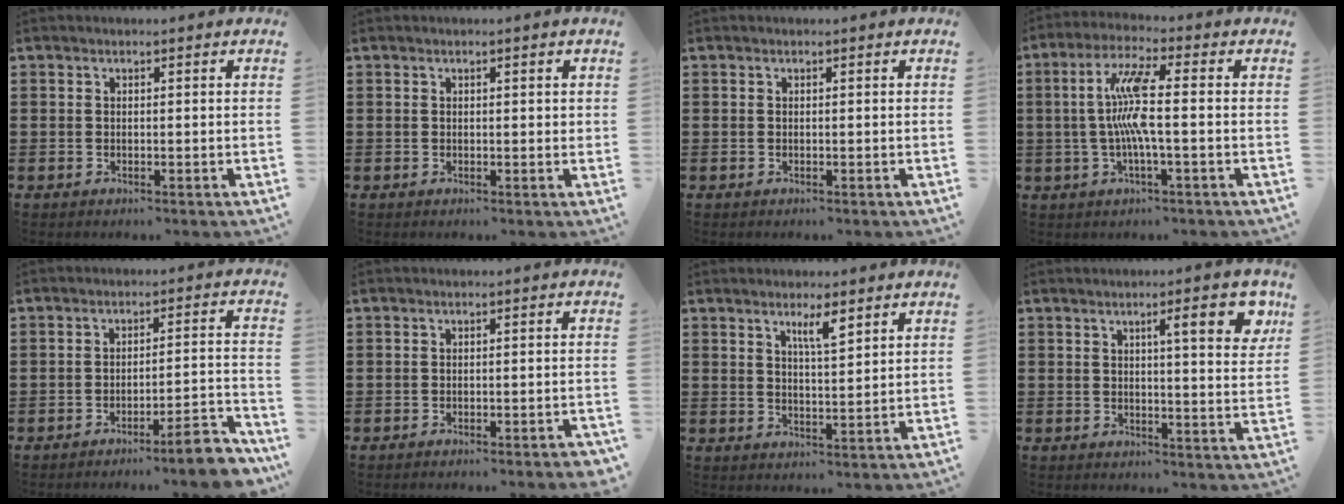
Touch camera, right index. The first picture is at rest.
{"total": 0.5, "force": [0.2, 0.2, 0.4], "torque": [-0.008, 0.002, 0.004]}
{"total": 0.0}
{"total": 8.3, "force": [-0.5, 0.9, 8.2], "torque": [-0.176, -0.008, -0.021]}
{"total": 6.2, "force": [-5.1, 0.2, 3.5], "torque": [-0.054, -0.004, -0.095]}
{"total": 1.6, "force": [-1.5, 0.0, 0.6], "torque": [-0.011, 0.001, -0.029]}
{"total": 3.8, "force": [2.5, 0.6, 2.8], "torque": [-0.051, 0.001, 0.040]}
{"total": 7.5, "force": [3.3, 1.4, 6.6], "torque": [-0.094, -0.004, 0.044]}